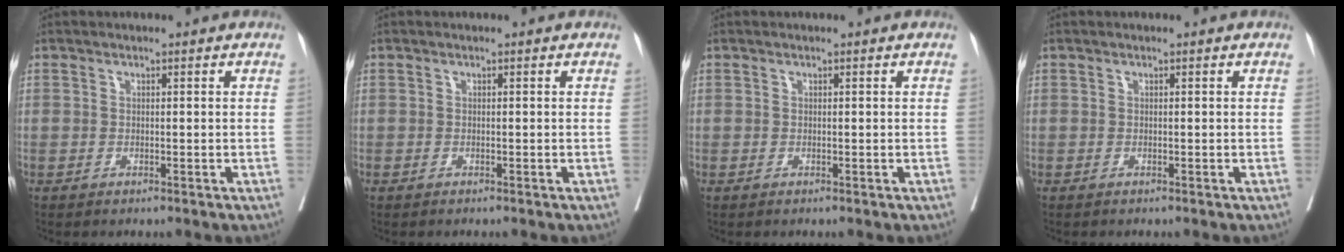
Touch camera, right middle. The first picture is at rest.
{"total": 0.5, "force": [-0.5, 0.0, 0.2], "torque": [0.001, -0.001, -0.010]}
{"total": 0.0}
{"total": 0.0}